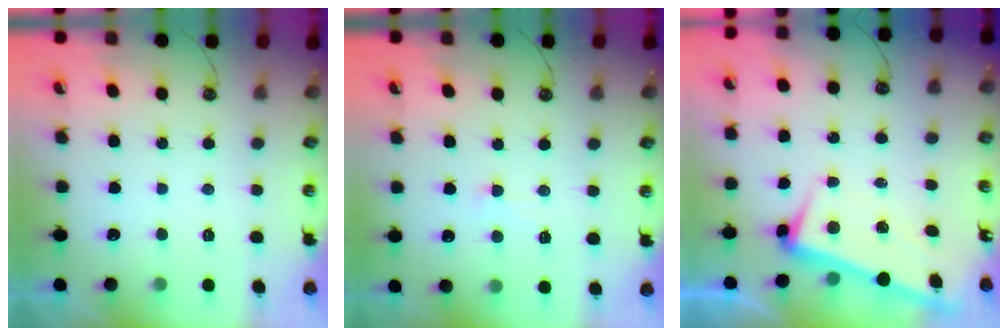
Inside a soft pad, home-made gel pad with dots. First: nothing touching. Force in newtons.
{"total": 0.8, "press": 0.6, "slide": 0.6}
{"total": 2.9, "press": 2.8, "slide": 0.9}